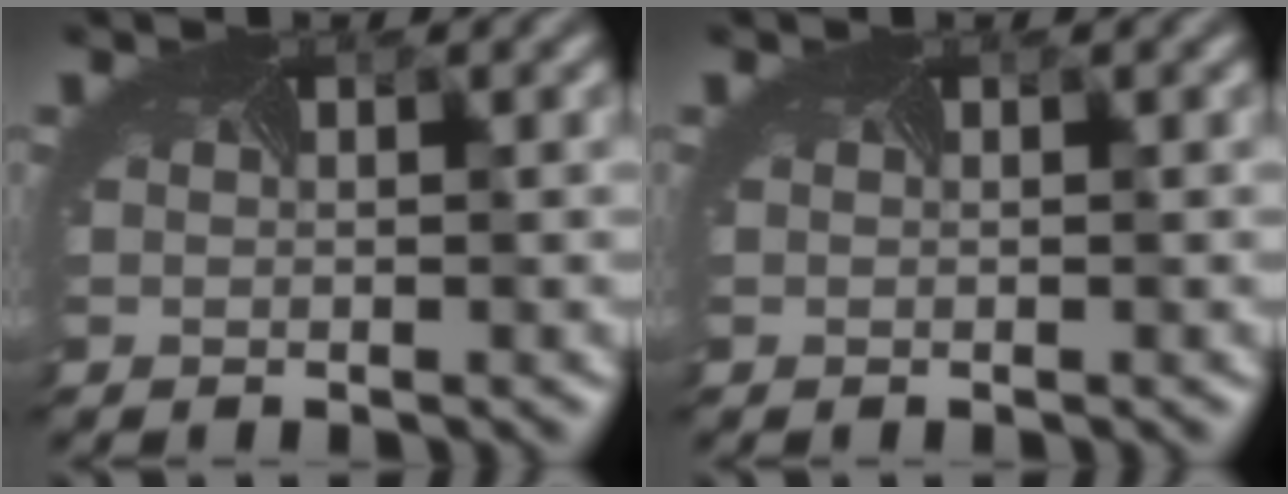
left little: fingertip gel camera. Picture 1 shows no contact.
{"total": 0.0}